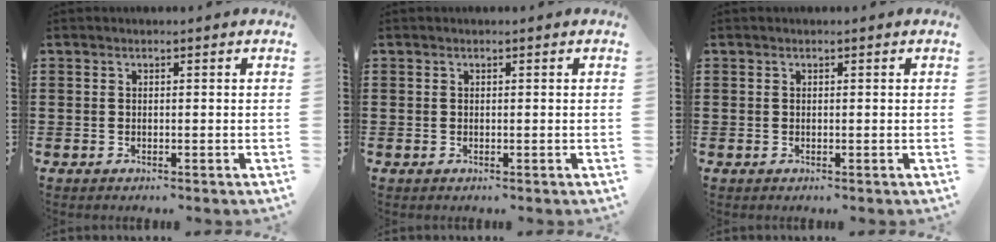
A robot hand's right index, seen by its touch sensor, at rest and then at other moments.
{"total": 0.0}
{"total": 0.0}